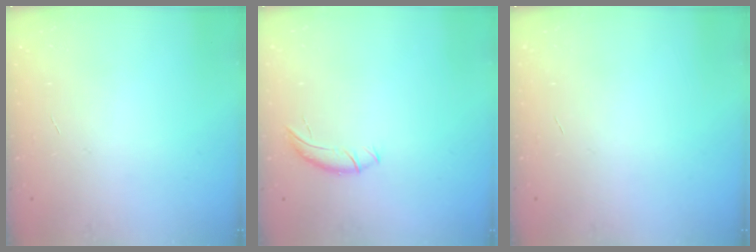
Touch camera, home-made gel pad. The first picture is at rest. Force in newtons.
{"total": 4.8, "press": 4.8, "slide": 0.3}
{"total": 0.0}